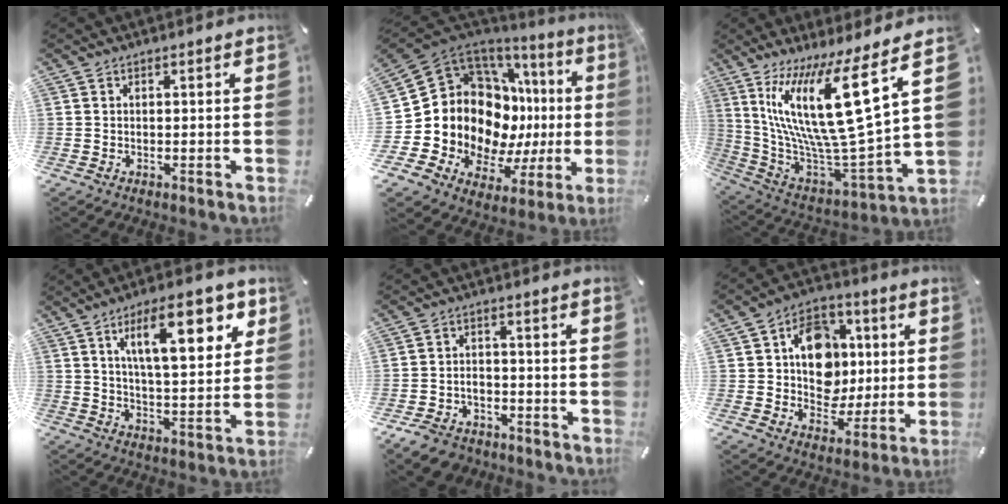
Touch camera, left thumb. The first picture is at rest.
{"total": 18.6, "force": [2.1, 13.7, 12.4], "torque": [-0.200, -0.070, 0.069]}
{"total": 24.5, "force": [10.2, 6.1, 21.4], "torque": [-0.432, -0.085, 0.165]}
{"total": 17.9, "force": [8.1, 6.8, 14.5], "torque": [-0.226, -0.012, 0.123]}
{"total": 7.1, "force": [-5.3, 4.0, 2.5], "torque": [-0.046, 0.029, -0.100]}
{"total": 14.1, "force": [1.7, 11.9, 7.4], "torque": [-0.106, 0.008, 0.040]}